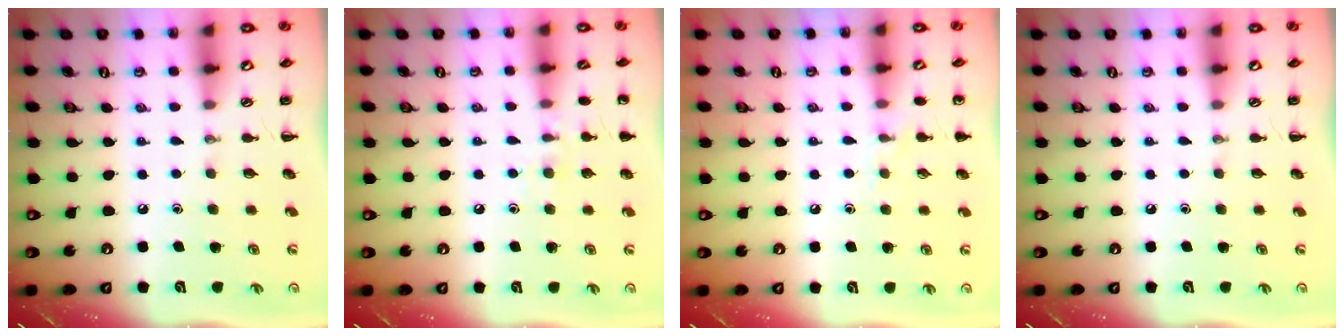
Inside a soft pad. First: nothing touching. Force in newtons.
{"total": 7.5, "press": 7.3, "slide": 1.7}
{"total": 6.0, "press": 5.7, "slide": 1.9}
{"total": 0.0}